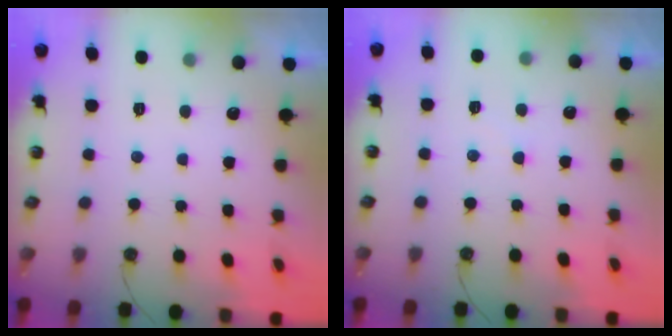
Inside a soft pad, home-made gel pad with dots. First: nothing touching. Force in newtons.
{"total": 2.4, "press": 2.4, "slide": 0.4}